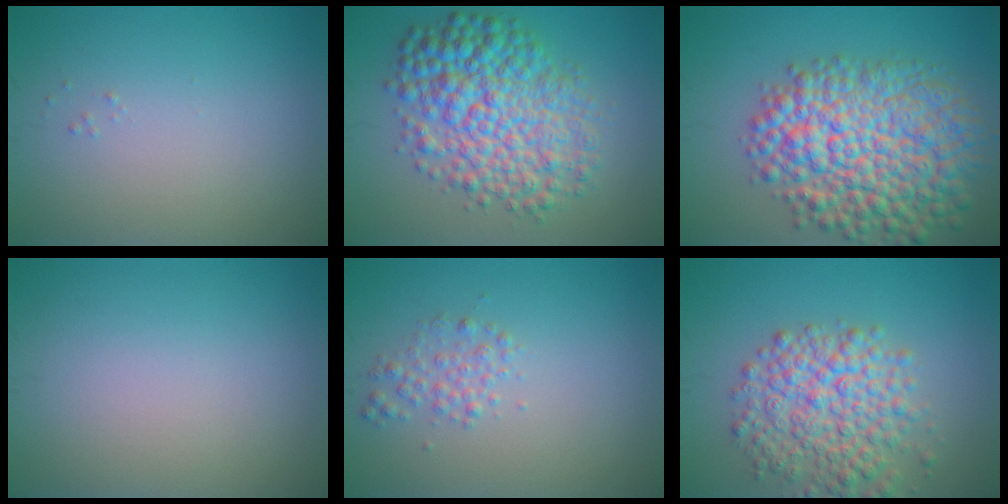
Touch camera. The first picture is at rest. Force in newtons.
{"total": 8.4, "press": 8.4, "slide": 0.0}
{"total": 11.1, "press": 11.1, "slide": 0.3}
{"total": 0.0}
{"total": 1.7, "press": 1.7, "slide": 0.0}
{"total": 6.4, "press": 6.4, "slide": 0.3}